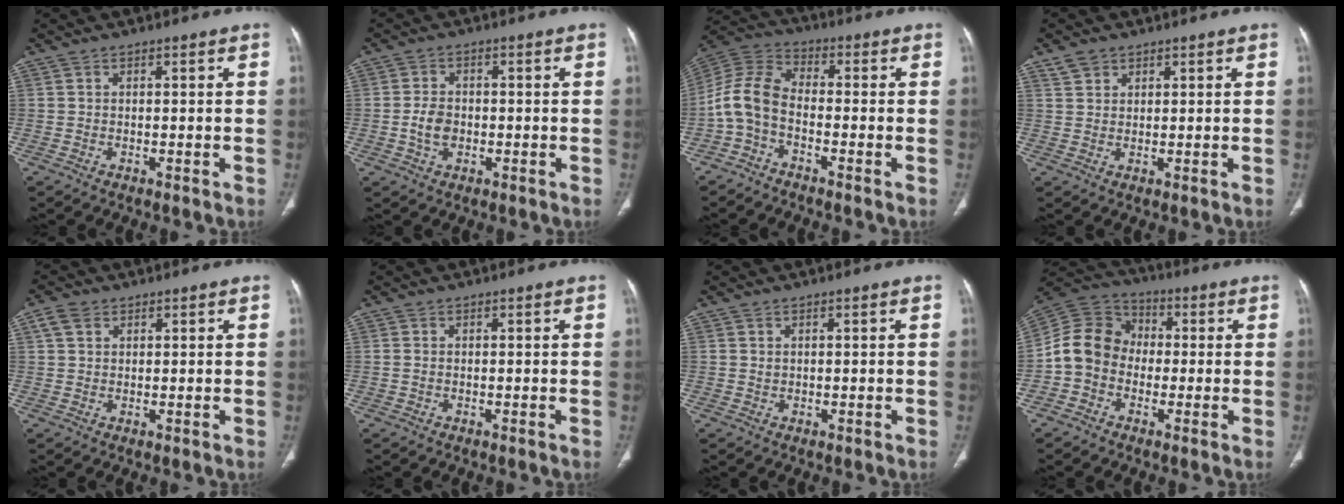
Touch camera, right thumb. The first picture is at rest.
{"total": 4.4, "force": [-0.8, 3.2, 2.9], "torque": [-0.049, 0.007, -0.013]}
{"total": 8.0, "force": [-2.8, 4.5, 6.0], "torque": [-0.127, 0.039, -0.074]}
{"total": 2.7, "force": [1.8, 1.8, 0.7], "torque": [-0.002, -0.003, 0.035]}
{"total": 3.1, "force": [1.5, 2.2, 1.5], "torque": [-0.027, 0.004, 0.031]}
{"total": 0.6, "force": [0.0, 0.4, 0.4], "torque": [-0.014, 0.001, 0.002]}
{"total": 0.6, "force": [0.3, 0.5, 0.2], "torque": [0.000, -0.001, 0.007]}
{"total": 10.4, "force": [-1.5, 8.9, 5.1], "torque": [-0.084, 0.037, -0.043]}